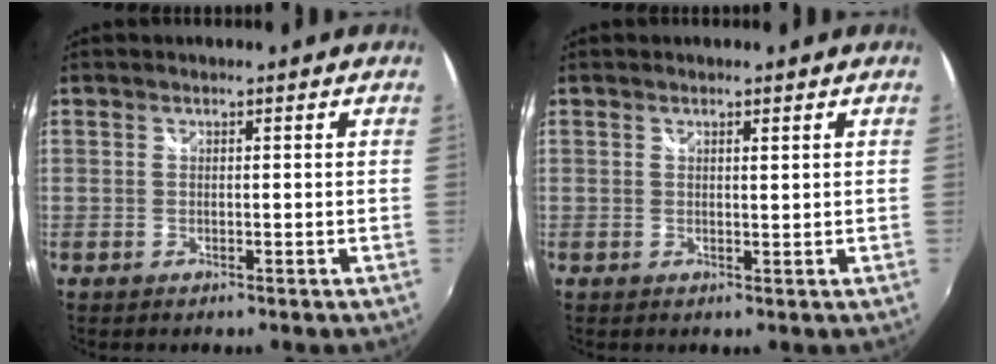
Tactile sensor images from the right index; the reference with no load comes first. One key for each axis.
{"total": 0.9, "fx": 0.7, "fy": 0.1, "fz": 0.7, "tx": -0.010, "ty": 0.000, "tz": 0.012}